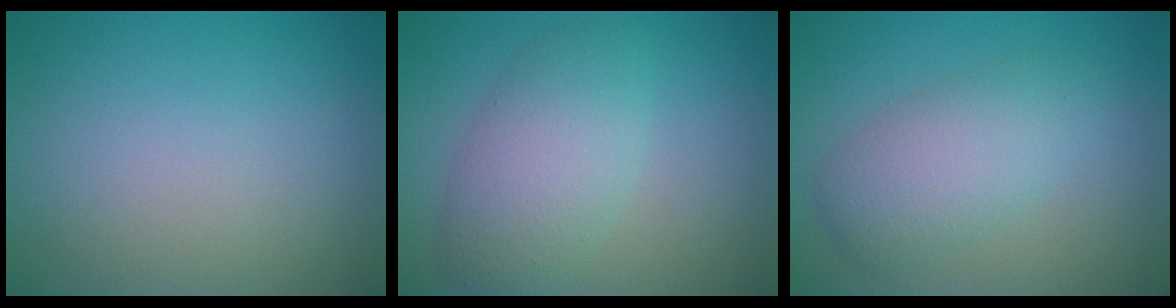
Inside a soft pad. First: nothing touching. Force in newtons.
{"total": 5.3, "press": 5.3, "slide": 0.2}
{"total": 4.5, "press": 4.5, "slide": 0.1}